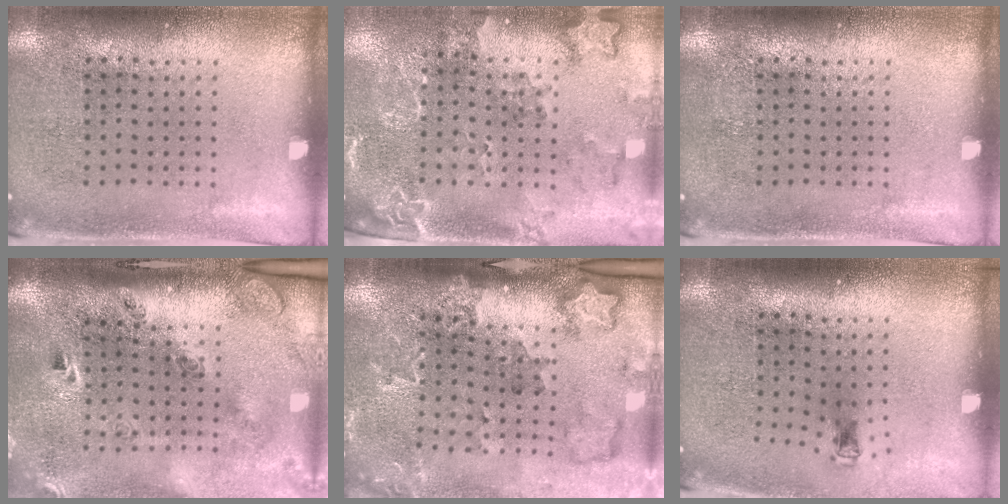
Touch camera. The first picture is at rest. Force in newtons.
{"total": 2.1, "press": 2.0, "slide": 0.8}
{"total": 0.0}
{"total": 3.0, "press": 1.9, "slide": 2.2}
{"total": 2.1, "press": 2.0, "slide": 0.7}
{"total": 0.6, "press": 0.3, "slide": 0.6}